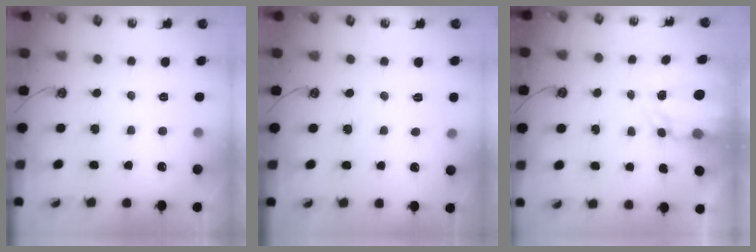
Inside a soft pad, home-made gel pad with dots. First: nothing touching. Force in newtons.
{"total": 4.5, "press": 4.4, "slide": 0.4}
{"total": 4.4, "press": 4.4, "slide": 0.2}